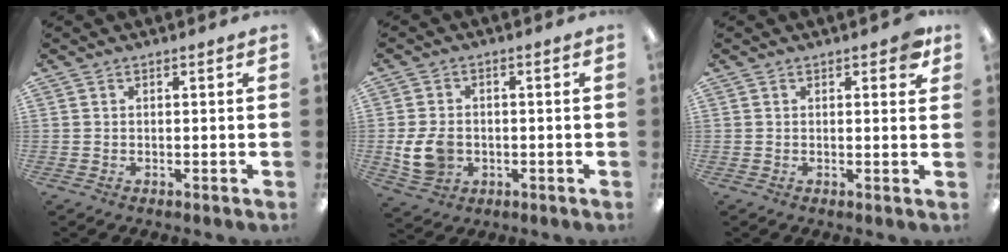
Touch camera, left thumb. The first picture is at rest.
{"total": 8.0, "force": [-1.2, 6.3, 4.8], "torque": [-0.091, 0.006, -0.021]}
{"total": 3.1, "force": [1.9, 1.4, 2.0], "torque": [-0.021, -0.003, 0.028]}